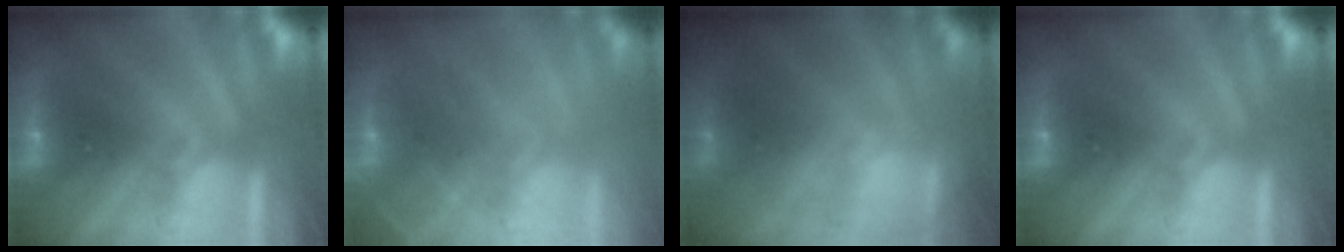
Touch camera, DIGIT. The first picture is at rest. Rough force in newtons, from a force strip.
{"total": 7.0}
{"total": 9.4}
{"total": 0.0}